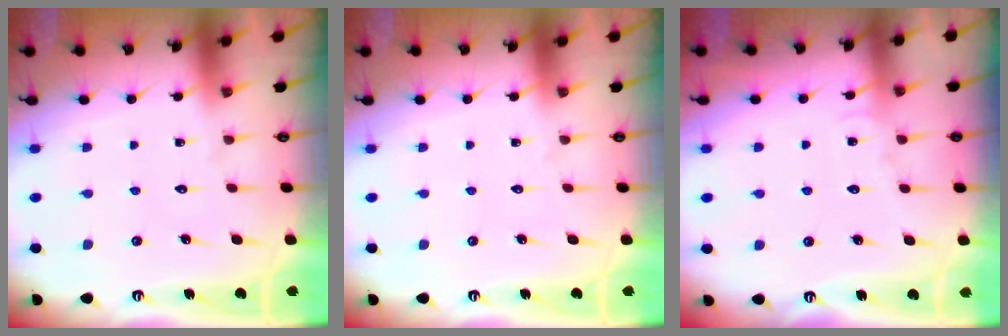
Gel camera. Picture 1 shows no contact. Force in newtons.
{"total": 0.0}
{"total": 4.4, "press": 4.4, "slide": 0.5}